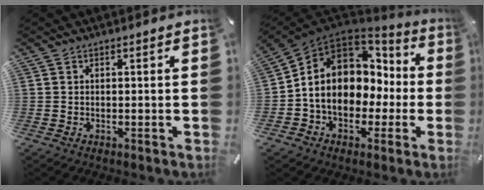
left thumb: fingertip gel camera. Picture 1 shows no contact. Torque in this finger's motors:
{"motor_torque": [0.75, 1.91, 2.71, 0.08, 0.71]}